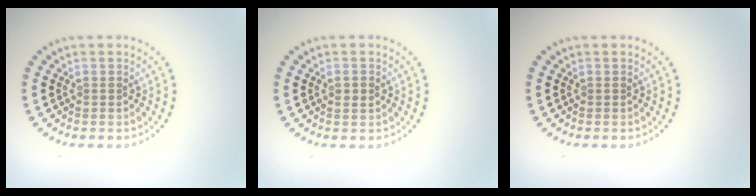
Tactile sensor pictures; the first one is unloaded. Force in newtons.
{"total": 1.1, "press": 1.0, "slide": 0.3}
{"total": 0.0}